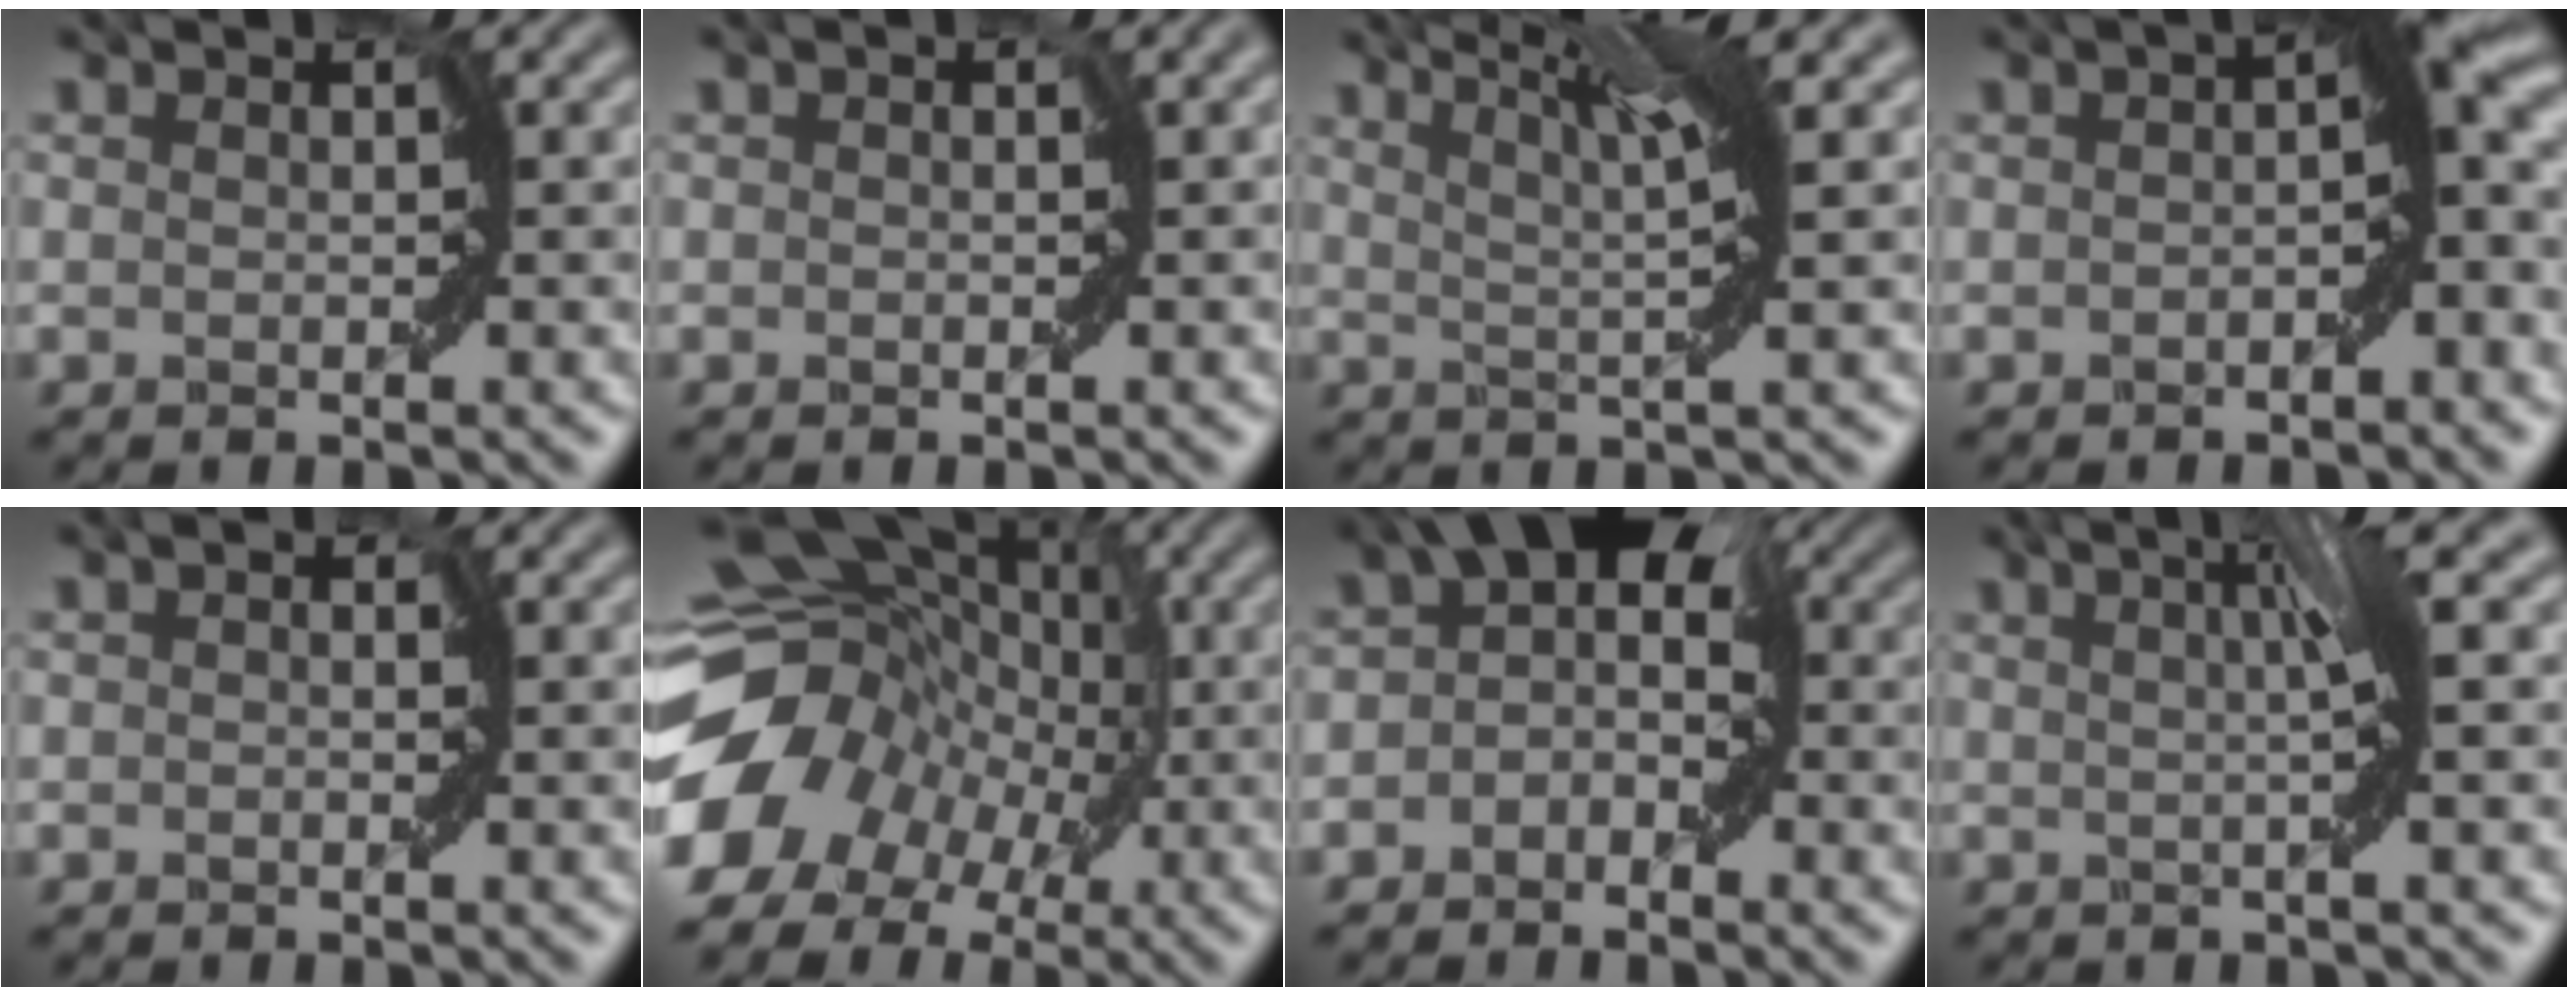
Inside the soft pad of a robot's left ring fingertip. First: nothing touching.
{"total": 0.8, "force": [-0.1, 0.5, 0.6], "torque": [-0.007, -0.002, -0.007]}
{"total": 3.8, "force": [2.4, -0.3, 3.0], "torque": [-0.038, 0.004, 0.034]}
{"total": 6.8, "force": [-0.7, 2.4, 6.4], "torque": [-0.079, 0.013, -0.028]}
{"total": 0.6, "force": [-0.1, 0.5, 0.3], "torque": [0.007, 0.000, -0.008]}
{"total": 12.0, "force": [-2.1, 9.8, 6.5], "torque": [-0.128, -0.004, -0.042]}
{"total": 6.1, "force": [0.7, 4.0, 4.6], "torque": [-0.034, 0.022, -0.009]}
{"total": 3.1, "force": [0.8, -0.3, 3.0], "torque": [-0.041, 0.001, 0.011]}